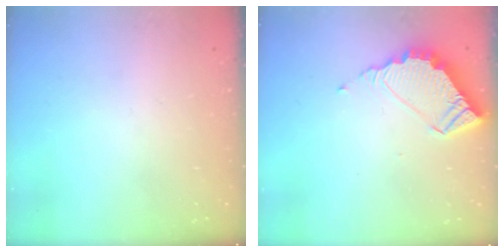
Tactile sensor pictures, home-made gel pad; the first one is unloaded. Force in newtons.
{"total": 6.5, "press": 6.5, "slide": 0.1}